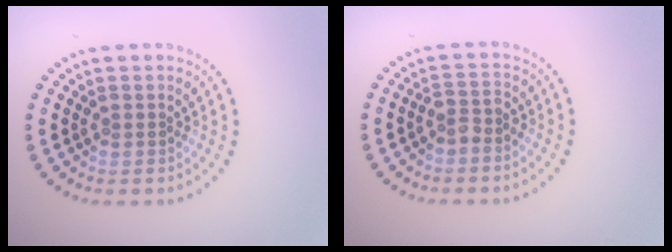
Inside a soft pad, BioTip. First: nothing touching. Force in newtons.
{"total": 1.5, "press": 1.2, "slide": 0.9}